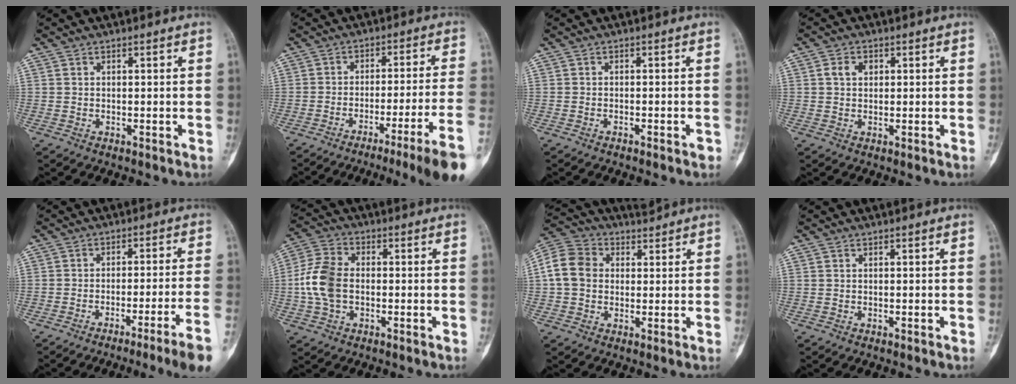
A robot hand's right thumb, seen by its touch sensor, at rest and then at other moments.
{"total": 14.7, "force": [-9.5, -1.5, 11.1], "torque": [-0.141, 0.050, -0.134]}
{"total": 1.5, "force": [-1.0, 0.2, 1.0], "torque": [-0.021, 0.007, -0.011]}
{"total": 2.8, "force": [0.8, 2.1, 1.7], "torque": [-0.024, 0.004, 0.014]}
{"total": 11.0, "force": [-7.2, -1.7, 8.1], "torque": [-0.123, 0.039, -0.098]}
{"total": 9.8, "force": [-0.9, 6.5, 7.2], "torque": [-0.148, 0.022, -0.027]}
{"total": 8.0, "force": [2.0, 6.3, 4.5], "torque": [-0.085, 0.027, 0.035]}
{"total": 0.0}